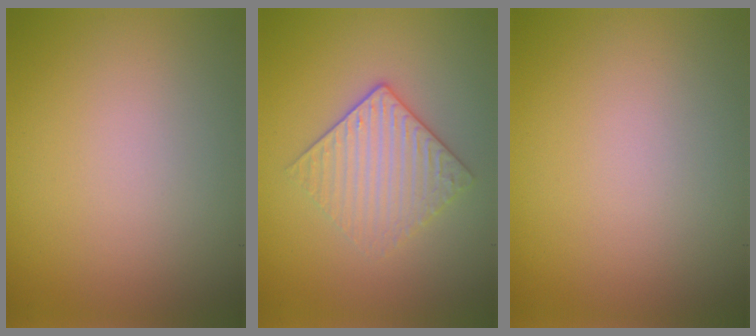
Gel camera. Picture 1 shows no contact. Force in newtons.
{"total": 3.4, "press": 3.1, "slide": 1.6}
{"total": 0.0}